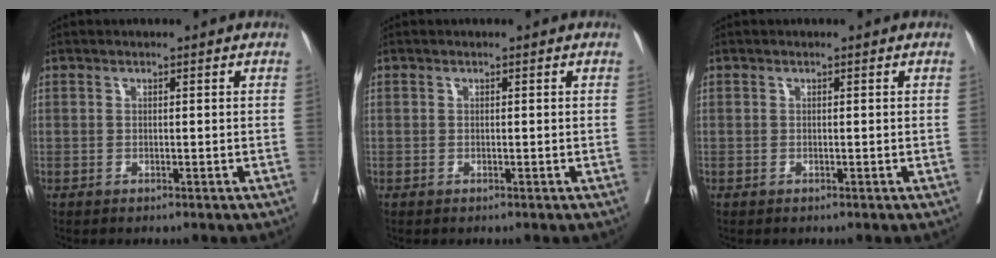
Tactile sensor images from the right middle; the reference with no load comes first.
{"total": 0.0}
{"total": 0.0}